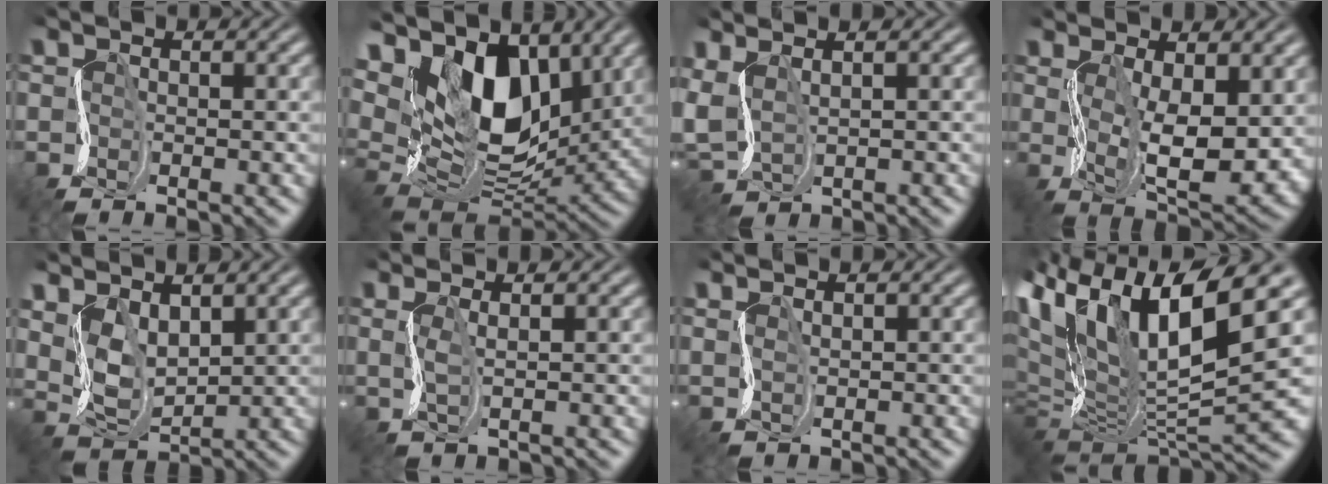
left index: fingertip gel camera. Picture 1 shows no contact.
{"total": 12.4, "force": [6.8, 6.9, 7.7], "torque": [-0.139, 0.009, 0.115]}
{"total": 4.1, "force": [2.5, 2.2, 2.4], "torque": [-0.076, 0.022, 0.054]}
{"total": 8.9, "force": [0.8, 3.7, 8.0], "torque": [-0.139, -0.010, 0.022]}
{"total": 4.2, "force": [3.0, 2.1, 2.2], "torque": [-0.060, -0.001, 0.063]}
{"total": 1.5, "force": [1.3, 0.2, 0.8], "torque": [-0.015, 0.007, 0.025]}
{"total": 1.4, "force": [1.4, 0.1, -0.1], "torque": [0.002, 0.005, 0.033]}
{"total": 13.4, "force": [4.9, 5.6, 11.1], "torque": [-0.207, 0.014, 0.087]}